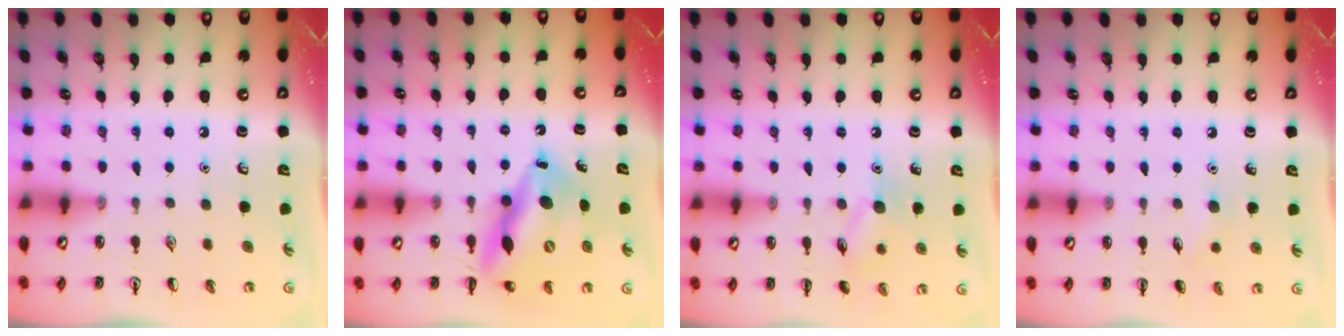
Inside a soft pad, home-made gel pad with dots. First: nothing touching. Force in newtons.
{"total": 15.2, "press": 14.6, "slide": 4.3}
{"total": 9.1, "press": 9.0, "slide": 0.9}
{"total": 5.2, "press": 5.0, "slide": 1.5}